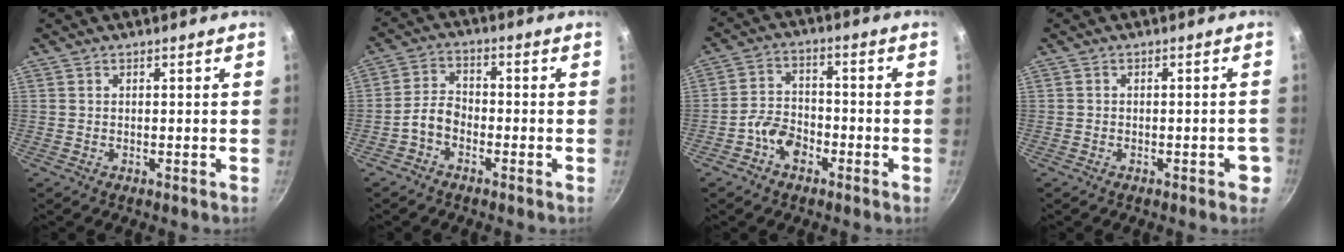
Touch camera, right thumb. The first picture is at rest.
{"total": 4.5, "force": [-2.4, 2.8, 2.6], "torque": [-0.047, 0.034, -0.056]}
{"total": 6.3, "force": [-3.4, 4.1, 3.4], "torque": [-0.045, 0.035, -0.068]}
{"total": 3.0, "force": [-1.4, 1.5, 2.2], "torque": [-0.009, 0.017, -0.015]}